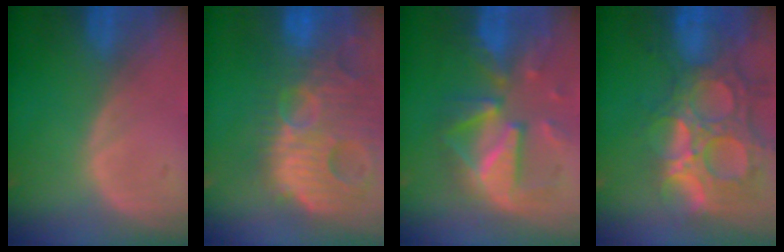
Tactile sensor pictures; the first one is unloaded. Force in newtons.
{"total": 14.7, "press": 12.8, "slide": 7.4}
{"total": 9.3, "press": 9.3, "slide": 0.5}
{"total": 14.1, "press": 11.9, "slide": 7.6}